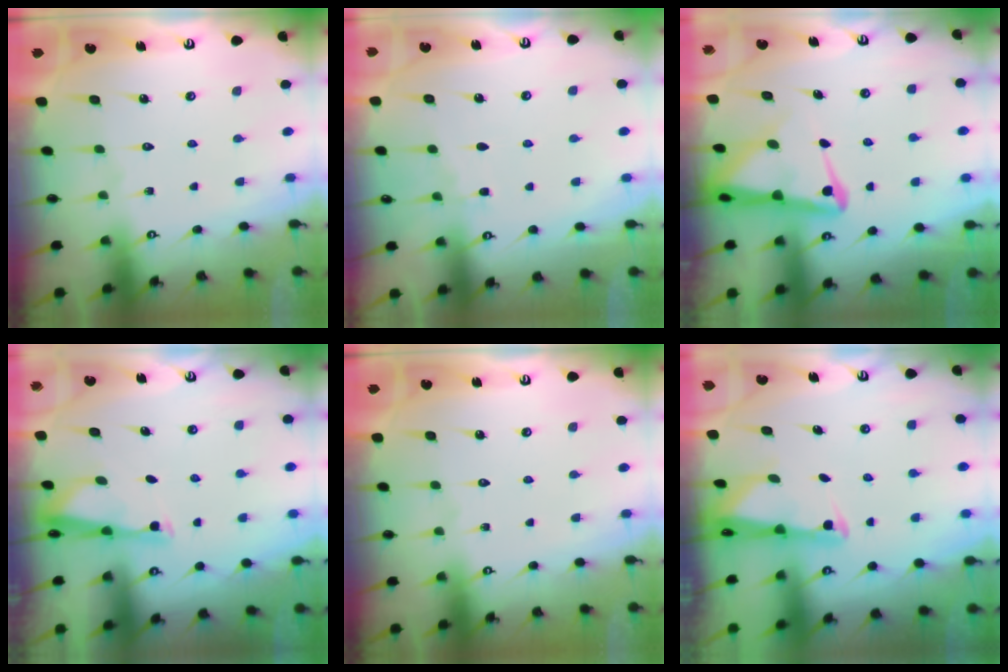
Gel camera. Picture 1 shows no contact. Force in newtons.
{"total": 2.5, "press": 2.4, "slide": 0.4}
{"total": 6.2, "press": 6.2, "slide": 0.7}
{"total": 3.8, "press": 3.6, "slide": 1.0}
{"total": 0.0}
{"total": 1.8, "press": 1.7, "slide": 0.4}